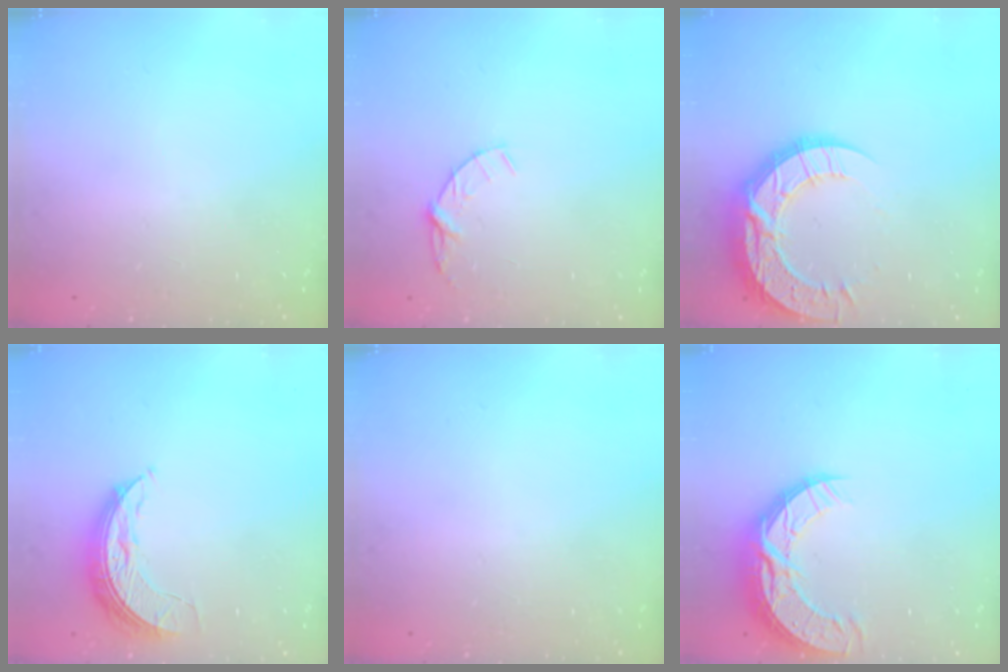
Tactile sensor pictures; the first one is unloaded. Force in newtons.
{"total": 4.5, "press": 4.5, "slide": 0.5}
{"total": 16.3, "press": 16.3, "slide": 1.4}
{"total": 7.6, "press": 7.6, "slide": 0.1}
{"total": 0.0}
{"total": 15.1, "press": 15.1, "slide": 1.1}